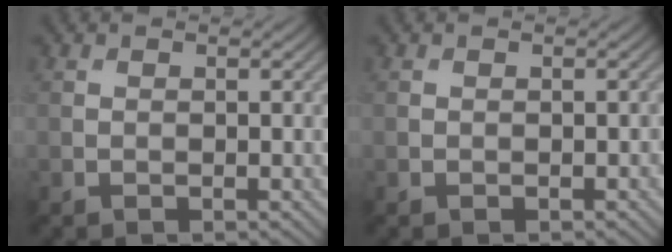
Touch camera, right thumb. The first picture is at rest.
{"total": 0.0}